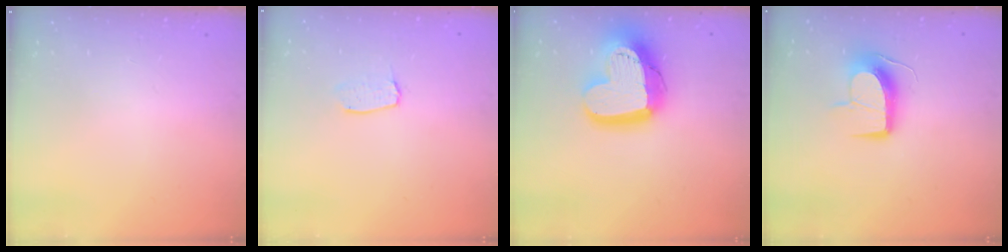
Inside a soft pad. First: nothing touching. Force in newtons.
{"total": 4.0, "press": 4.0, "slide": 0.3}
{"total": 21.6, "press": 21.5, "slide": 1.9}
{"total": 12.7, "press": 12.7, "slide": 0.5}